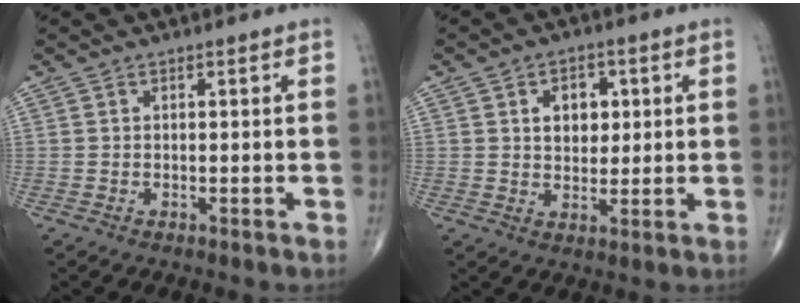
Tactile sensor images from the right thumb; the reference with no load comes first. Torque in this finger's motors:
{"motor_torque": [-0.01, 0.03, 0.15, 0.15, 0.02]}